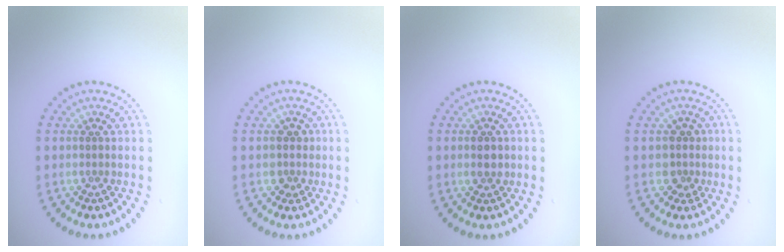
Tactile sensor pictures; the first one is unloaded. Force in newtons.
{"total": 1.4, "press": 1.3, "slide": 0.7}
{"total": 1.4, "press": 1.4, "slide": 0.2}
{"total": 1.9, "press": 1.5, "slide": 1.1}